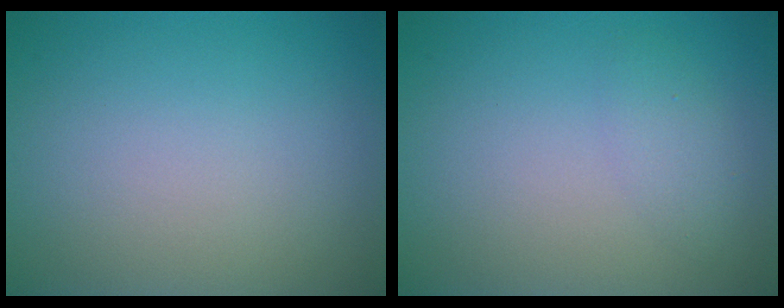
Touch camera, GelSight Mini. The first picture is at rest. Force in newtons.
{"total": 1.5, "press": 1.5, "slide": 0.1}